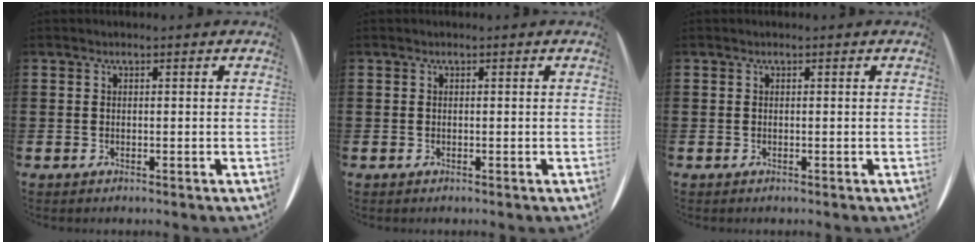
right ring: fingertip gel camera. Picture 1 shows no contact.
{"total": 0.0}
{"total": 0.0}